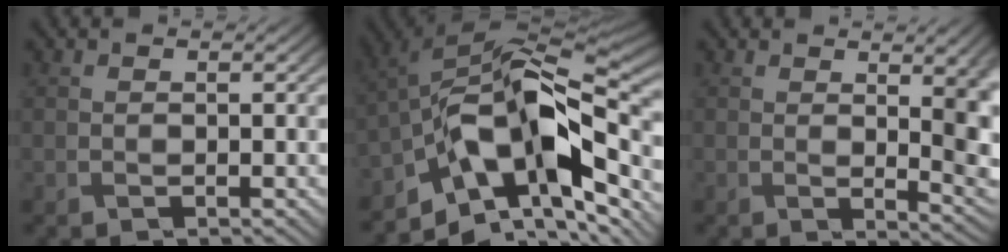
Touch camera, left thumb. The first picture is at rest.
{"total": 15.0, "force": [-6.7, 7.7, 11.0], "torque": [-0.180, 0.006, -0.129]}
{"total": 5.3, "force": [1.5, 1.2, 5.0], "torque": [-0.066, 0.001, 0.028]}